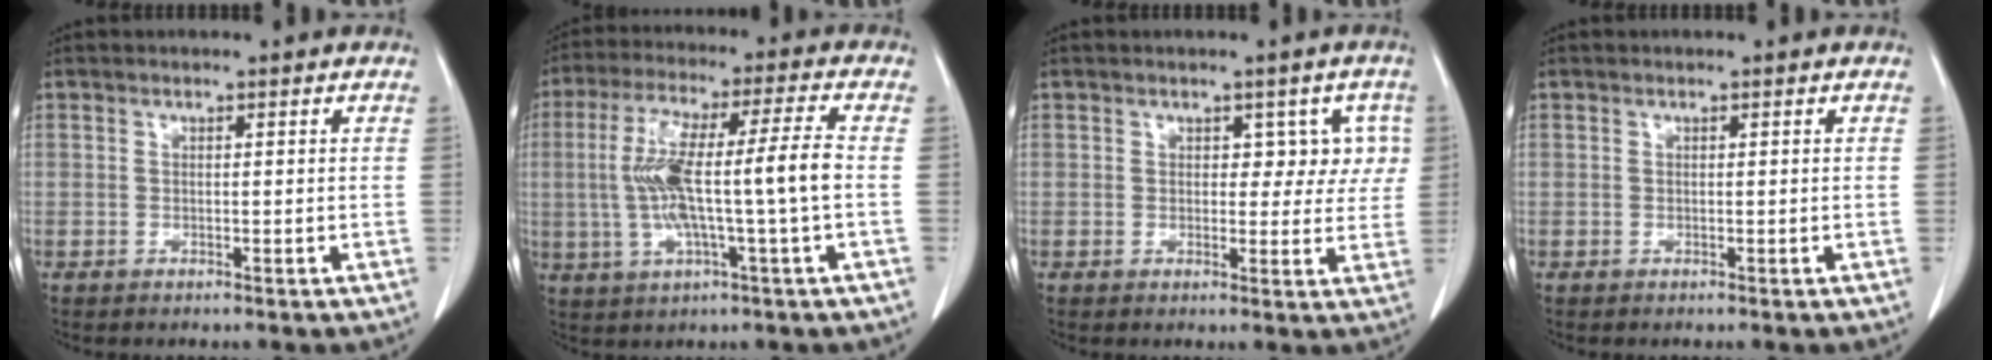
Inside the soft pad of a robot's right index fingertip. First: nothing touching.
{"total": 12.9, "force": [-0.8, 0.3, 12.9], "torque": [-0.255, 0.020, -0.015]}
{"total": 4.4, "force": [1.4, 2.9, 3.0], "torque": [-0.013, 0.014, 0.015]}
{"total": 0.0}